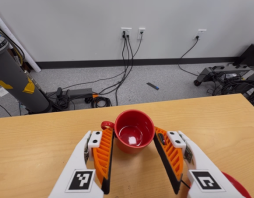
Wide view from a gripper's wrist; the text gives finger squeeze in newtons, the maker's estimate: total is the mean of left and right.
{"total": 0.0}